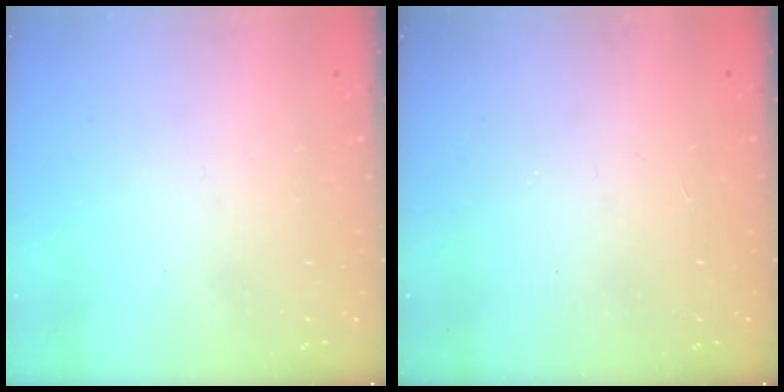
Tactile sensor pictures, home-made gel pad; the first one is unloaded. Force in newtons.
{"total": 1.2, "press": 1.1, "slide": 0.2}